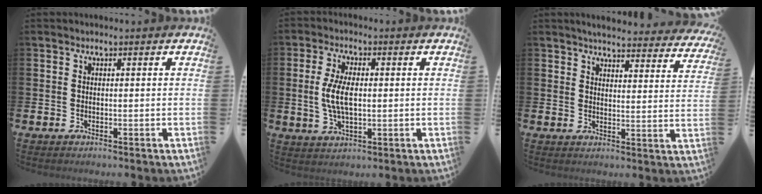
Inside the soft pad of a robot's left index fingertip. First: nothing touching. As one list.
[{"total": 6.1, "force": [0.4, 2.8, 5.4], "torque": [-0.107, 0.007, 0.003]}, {"total": 4.3, "force": [4.2, 0.4, 0.8], "torque": [-0.028, -0.031, 0.071]}]